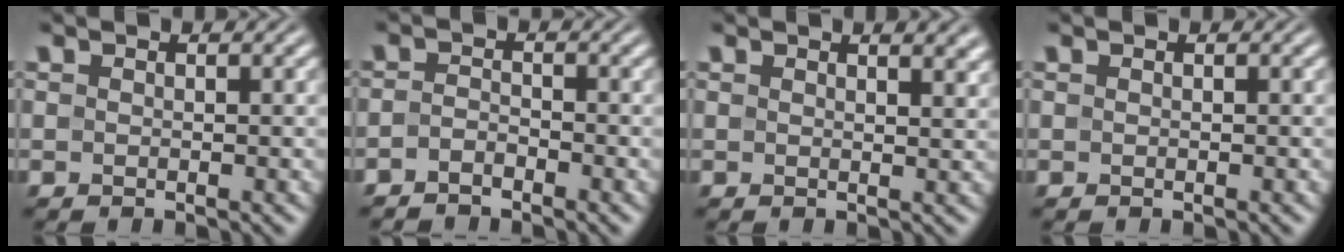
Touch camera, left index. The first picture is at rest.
{"total": 1.5, "force": [-1.3, 0.5, 0.6], "torque": [-0.013, 0.000, -0.032]}
{"total": 2.7, "force": [1.9, 1.0, 1.7], "torque": [-0.010, 0.002, 0.023]}
{"total": 0.0}